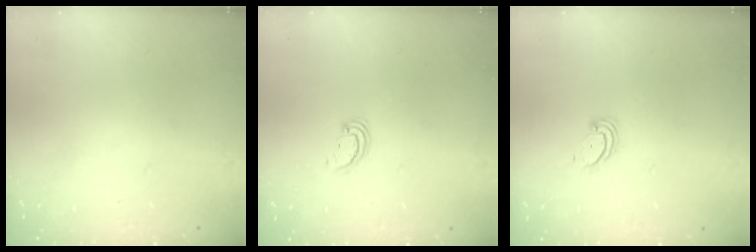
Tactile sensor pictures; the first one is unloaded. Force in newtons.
{"total": 2.6, "press": 2.6, "slide": 0.2}
{"total": 2.2, "press": 2.2, "slide": 0.3}